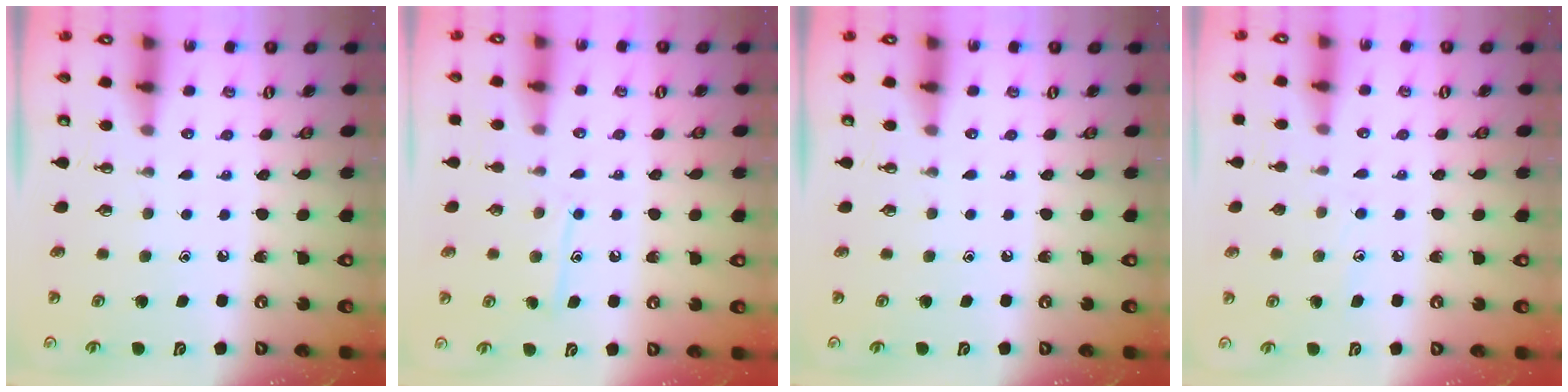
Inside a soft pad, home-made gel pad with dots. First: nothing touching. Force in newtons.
{"total": 9.2, "press": 9.1, "slide": 0.7}
{"total": 0.0}
{"total": 6.8, "press": 6.8, "slide": 0.7}